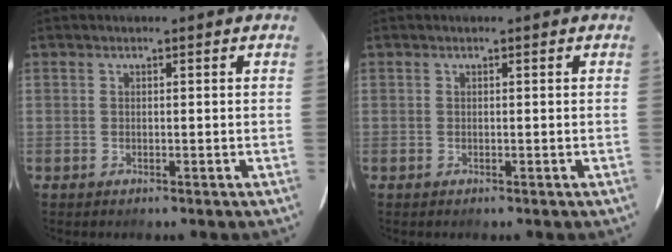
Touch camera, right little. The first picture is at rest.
{"total": 0.0}